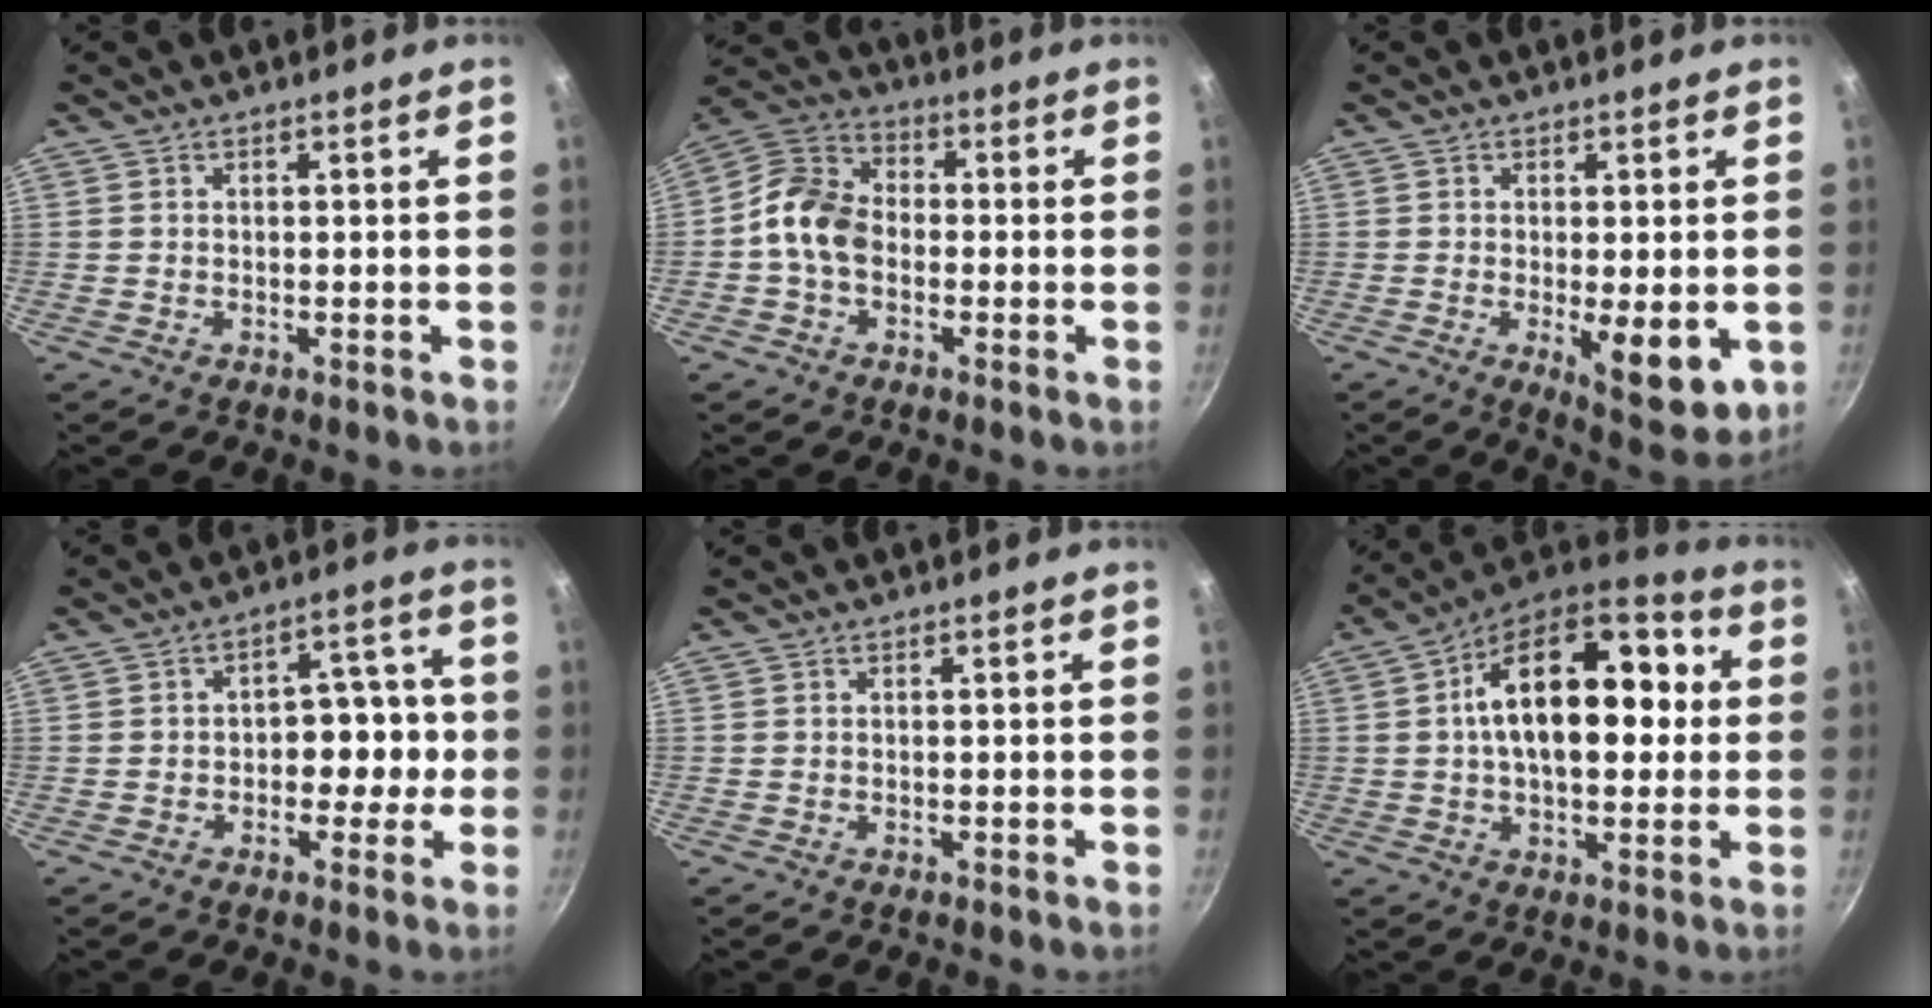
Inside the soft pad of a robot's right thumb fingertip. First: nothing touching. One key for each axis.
{"total": 10.4, "fx": -1.5, "fy": 7.7, "fz": 6.9, "tx": -0.122, "ty": 0.032, "tz": -0.044}
{"total": 9.4, "fx": -2.1, "fy": 3.2, "fz": 8.6, "tx": -0.111, "ty": -0.023, "tz": -0.024}
{"total": 8.9, "fx": -1.0, "fy": 5.8, "fz": 6.7, "tx": -0.047, "ty": 0.036, "tz": -0.021}
{"total": 0.0}
{"total": 21.4, "fx": 2.9, "fy": 11.7, "fz": 17.6, "tx": -0.249, "ty": 0.029, "tz": 0.033}